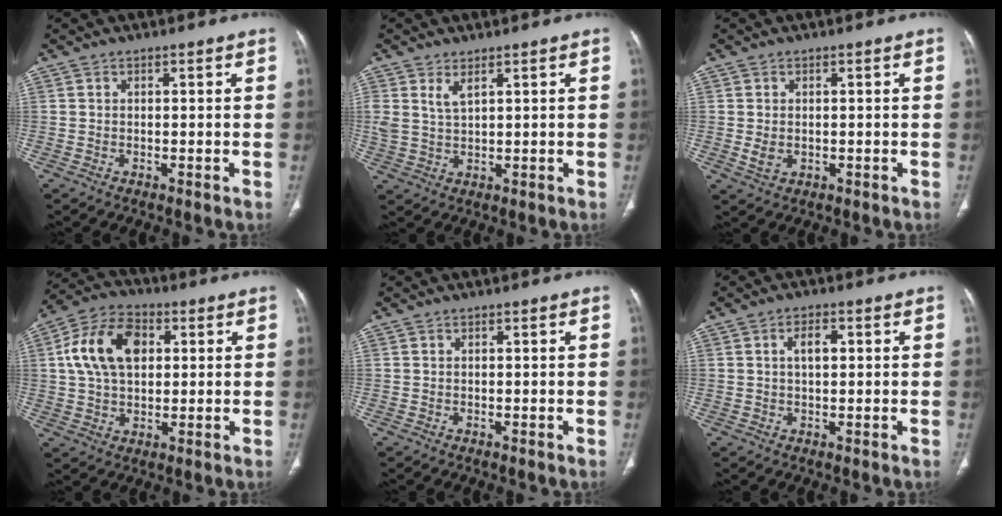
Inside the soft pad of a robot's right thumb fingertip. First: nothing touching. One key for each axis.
{"total": 3.6, "fx": 2.1, "fy": 1.4, "fz": 2.5, "tx": -0.054, "ty": -0.011, "tz": 0.049}
{"total": 2.6, "fx": -0.1, "fy": 1.8, "fz": 1.8, "tx": -0.036, "ty": -0.002, "tz": 0.003}
{"total": 13.5, "fx": 2.8, "fy": 8.8, "fz": 9.9, "tx": -0.172, "ty": 0.015, "tz": 0.045}
{"total": 0.0}
{"total": 3.6, "fx": 0.8, "fy": 1.8, "fz": 3.0, "tx": -0.051, "ty": 0.004, "tz": 0.013}